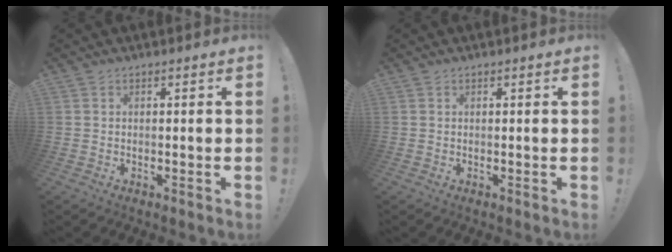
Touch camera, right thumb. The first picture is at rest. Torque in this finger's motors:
{"motor_torque": [-0.08, 0.06, -0.04, -0.07, 0.01]}